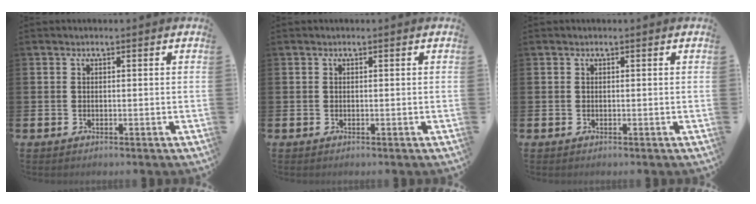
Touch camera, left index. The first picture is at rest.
{"total": 0.0}
{"total": 0.0}